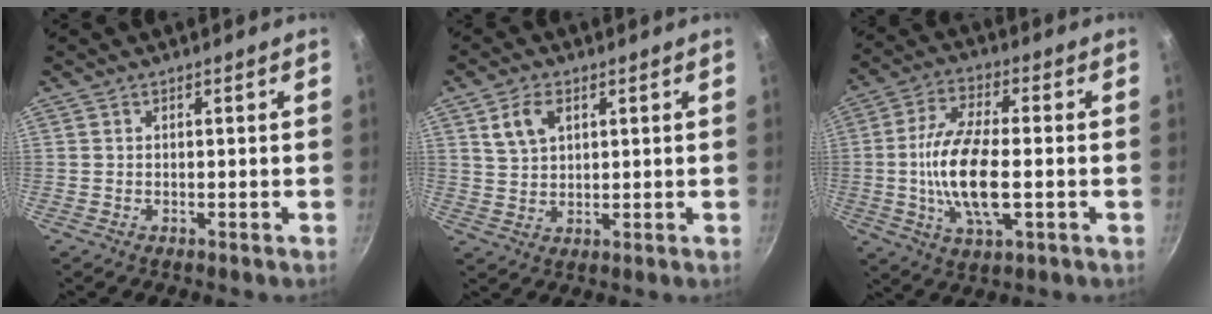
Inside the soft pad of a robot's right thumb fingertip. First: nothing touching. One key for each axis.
{"total": 5.7, "fx": 2.5, "fy": 3.5, "fz": 3.7, "tx": -0.059, "ty": -0.008, "tz": 0.052}
{"total": 14.3, "fx": -1.5, "fy": 5.6, "fz": 13.1, "tx": -0.261, "ty": 0.007, "tz": -0.028}